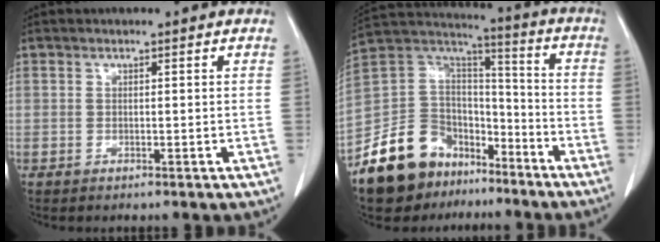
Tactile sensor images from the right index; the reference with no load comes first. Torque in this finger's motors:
{"motor_torque": [0.08, 0.00, -0.34, -0.14]}